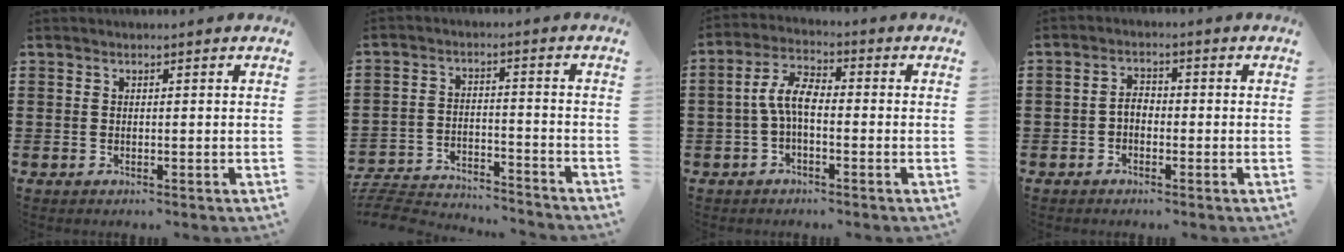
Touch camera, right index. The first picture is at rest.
{"total": 5.4, "force": [-5.3, 0.7, 0.9], "torque": [-0.034, 0.002, -0.111]}
{"total": 5.4, "force": [-0.8, 2.2, 4.9], "torque": [-0.111, 0.004, -0.021]}
{"total": 2.1, "force": [-0.8, 1.2, 1.5], "torque": [-0.038, 0.002, -0.020]}